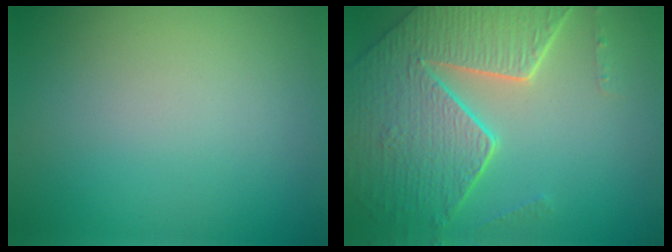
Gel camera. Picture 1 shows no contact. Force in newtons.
{"total": 8.1, "press": 5.9, "slide": 5.5}